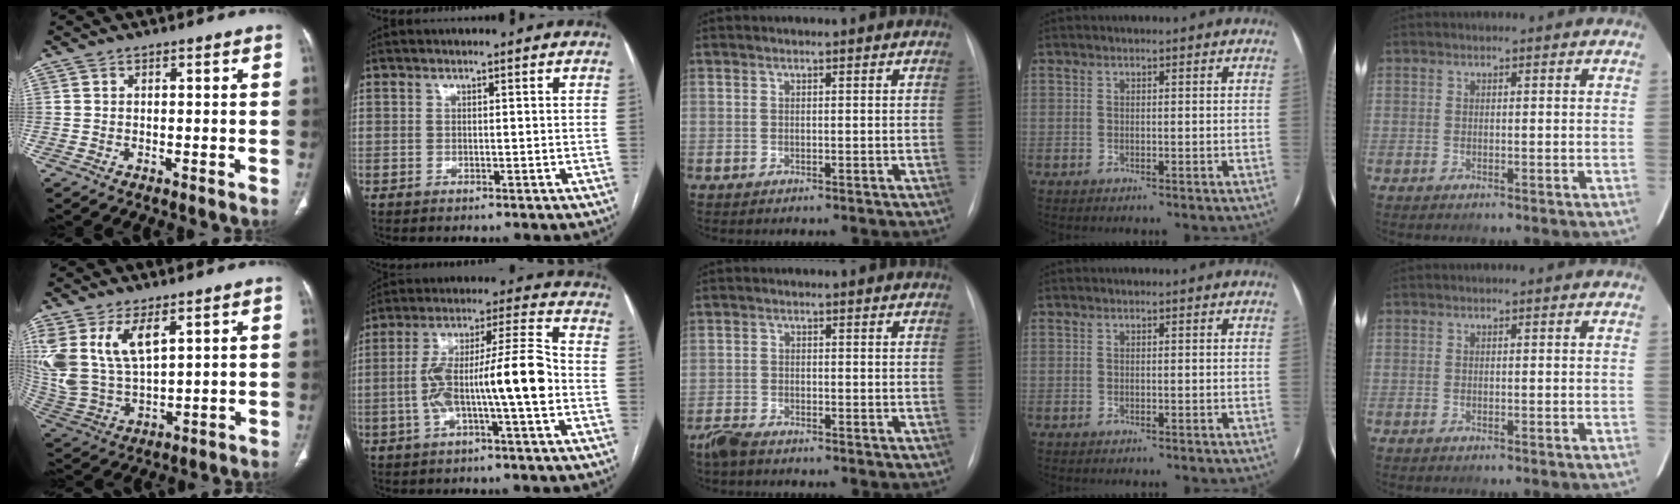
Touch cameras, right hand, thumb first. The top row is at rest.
{"thumb": {"total": 15.2, "force": [6.8, 7.7, 11.3], "torque": [-0.239, -0.027, 0.151]}, "index": {"total": 13.3, "force": [-2.5, 0.9, 13.0], "torque": [-0.235, 0.024, -0.045]}, "middle": {"total": 3.2, "force": [-2.8, 0.7, 1.3], "torque": [-0.030, -0.008, -0.053]}}